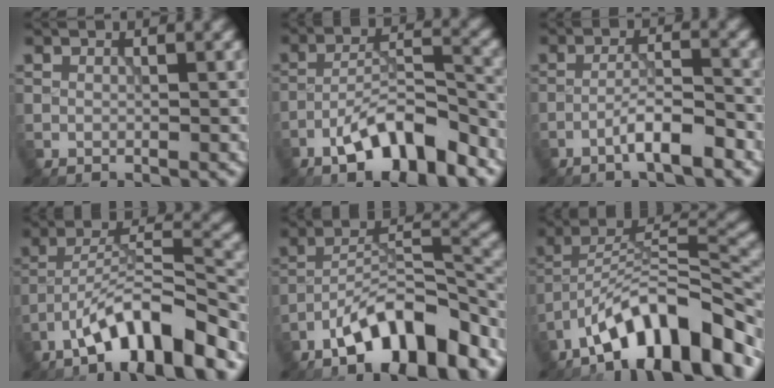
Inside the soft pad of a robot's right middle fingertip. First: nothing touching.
{"total": 8.1, "force": [-5.2, 2.3, 5.9], "torque": [-0.100, 0.009, -0.091]}
{"total": 4.0, "force": [-2.5, 0.6, 3.1], "torque": [-0.055, 0.011, -0.050]}
{"total": 9.6, "force": [-6.3, 2.1, 6.9], "torque": [-0.114, 0.015, -0.110]}
{"total": 11.4, "force": [-7.7, 3.7, 7.5], "torque": [-0.110, 0.016, -0.143]}
{"total": 12.5, "force": [-8.5, 3.9, 8.3], "torque": [-0.119, 0.022, -0.156]}